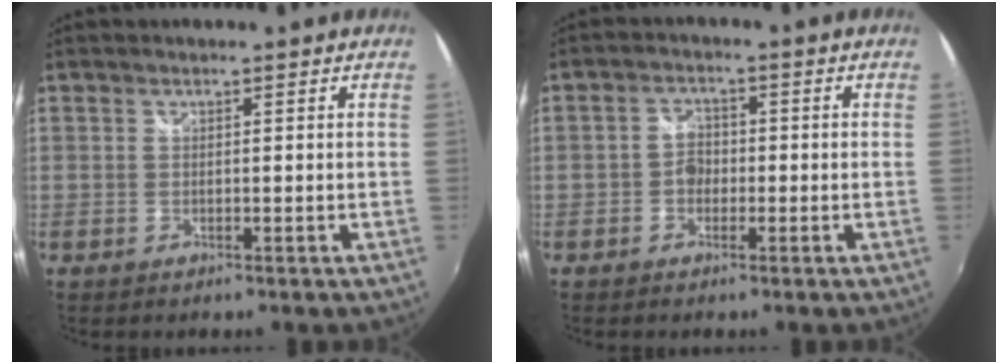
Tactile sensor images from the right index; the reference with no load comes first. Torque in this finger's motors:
{"motor_torque": [0.70, 0.17, 0.04, 0.05]}